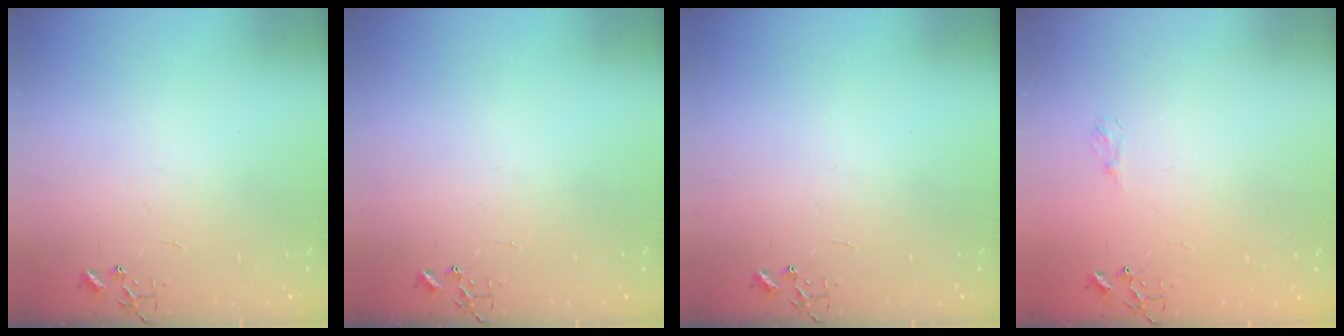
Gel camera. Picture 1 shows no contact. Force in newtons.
{"total": 0.0}
{"total": 0.0}
{"total": 6.1, "press": 6.1, "slide": 0.7}